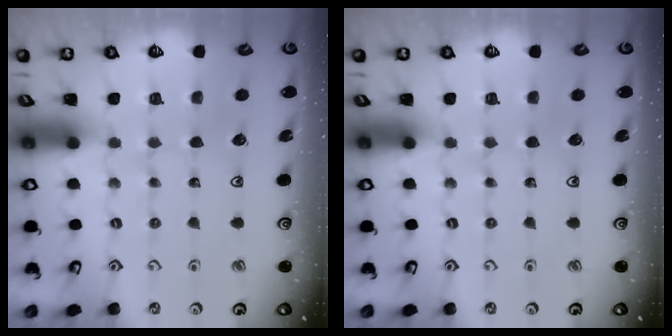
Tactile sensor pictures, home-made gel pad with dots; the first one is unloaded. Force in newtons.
{"total": 0.0}